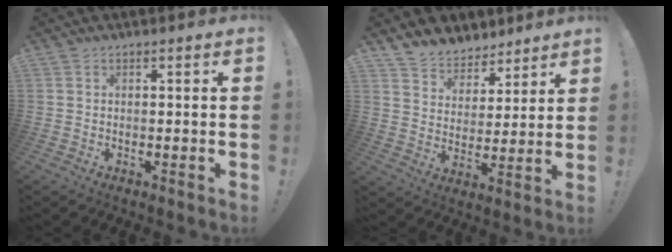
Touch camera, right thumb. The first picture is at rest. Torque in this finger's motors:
{"motor_torque": [0.01, 0.19, 0.25, 0.07, -0.01]}